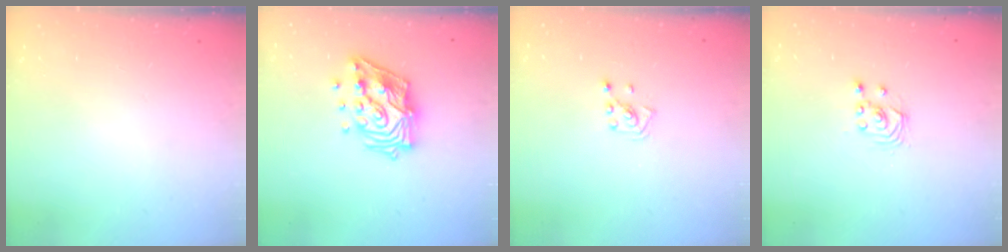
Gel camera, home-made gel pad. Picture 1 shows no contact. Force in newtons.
{"total": 14.7, "press": 14.6, "slide": 1.9}
{"total": 2.6, "press": 2.6, "slide": 0.5}
{"total": 1.7, "press": 1.7, "slide": 0.2}